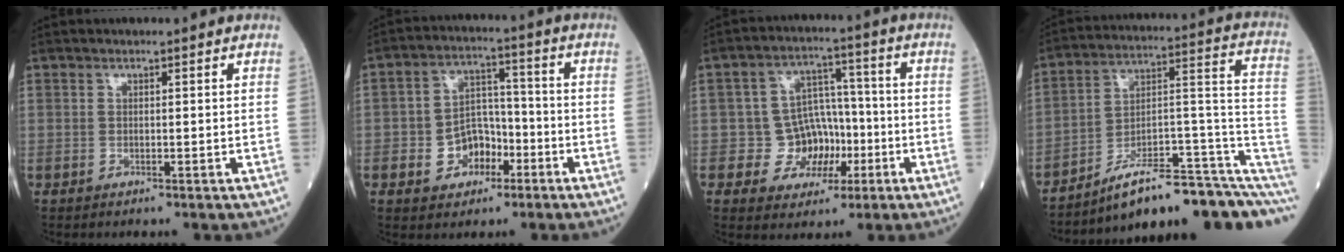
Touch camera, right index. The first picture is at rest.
{"total": 7.4, "force": [-3.0, 5.5, 4.0], "torque": [-0.068, 0.022, -0.045]}
{"total": 7.8, "force": [-2.0, 7.0, 2.8], "torque": [-0.029, 0.024, -0.026]}
{"total": 17.8, "force": [-10.8, 4.5, 13.4], "torque": [-0.137, 0.068, -0.158]}